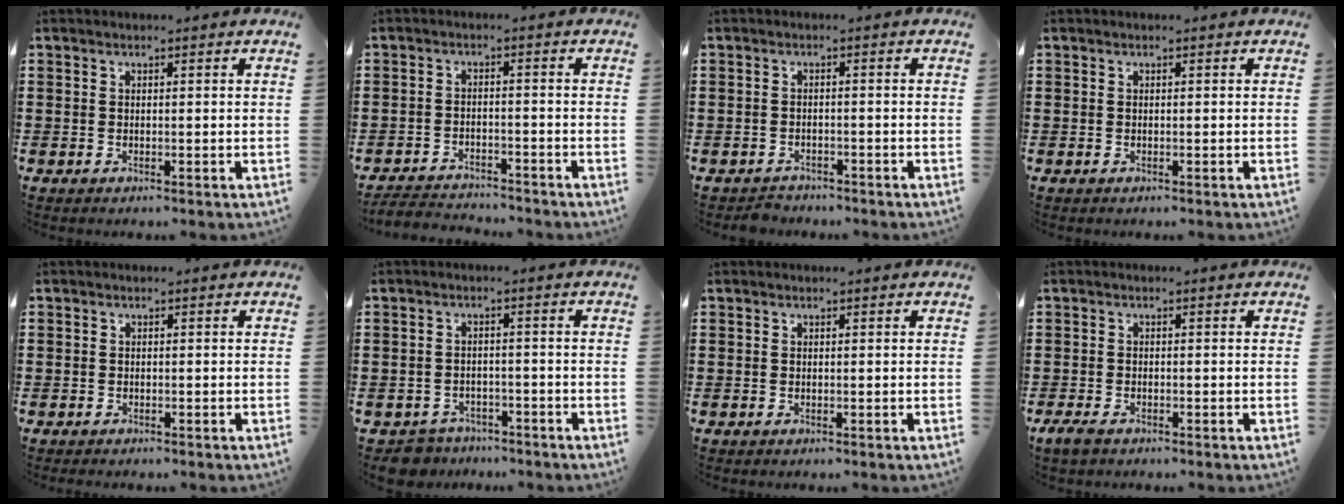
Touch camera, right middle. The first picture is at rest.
{"total": 3.1, "force": [-3.1, 0.3, 0.2], "torque": [-0.010, -0.001, -0.066]}
{"total": 1.4, "force": [-1.4, 0.4, 0.0], "torque": [-0.006, -0.001, -0.030]}
{"total": 0.0}
{"total": 0.7, "force": [-0.5, 0.4, 0.0], "torque": [-0.001, 0.000, -0.012]}
{"total": 3.4, "force": [-3.3, 0.8, -0.2], "torque": [-0.014, -0.004, -0.074]}
{"total": 0.0}
{"total": 1.7, "force": [-1.1, 0.7, 1.1], "torque": [-0.037, -0.007, -0.026]}